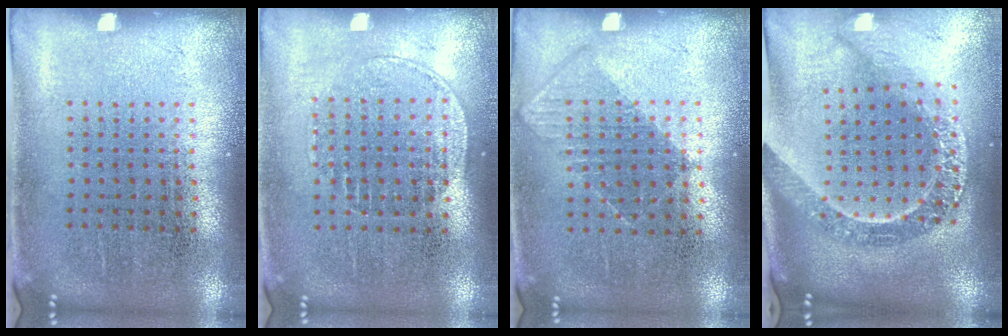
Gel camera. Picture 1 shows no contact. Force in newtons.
{"total": 1.2, "press": 1.0, "slide": 0.5}
{"total": 0.6, "press": 0.4, "slide": 0.4}
{"total": 2.7, "press": 2.2, "slide": 1.7}